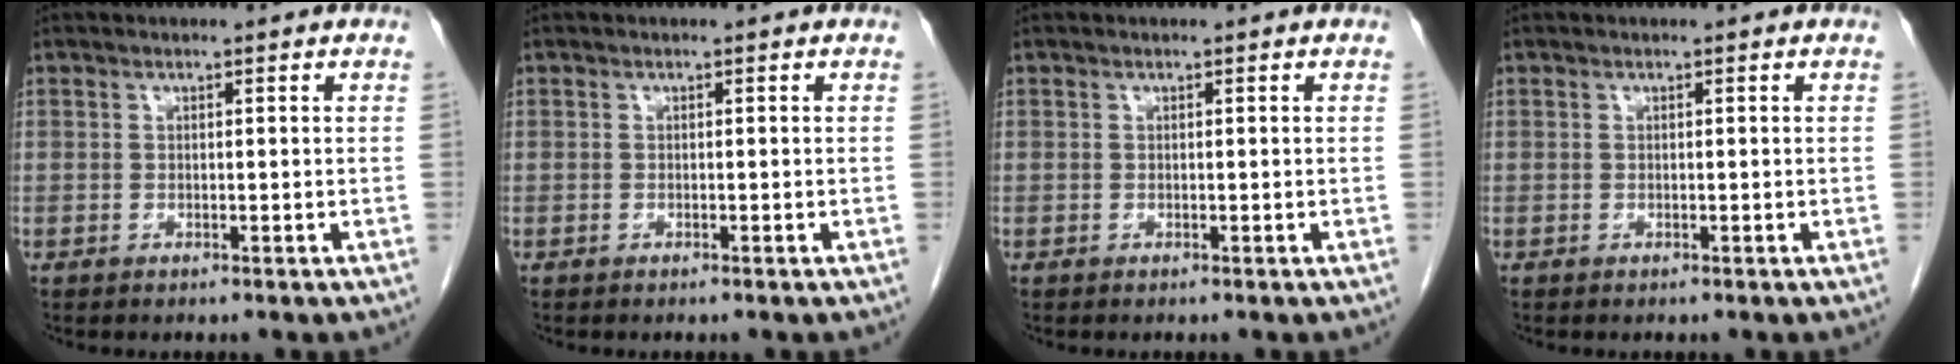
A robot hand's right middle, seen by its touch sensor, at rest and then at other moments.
{"total": 0.0}
{"total": 0.0}
{"total": 0.0}